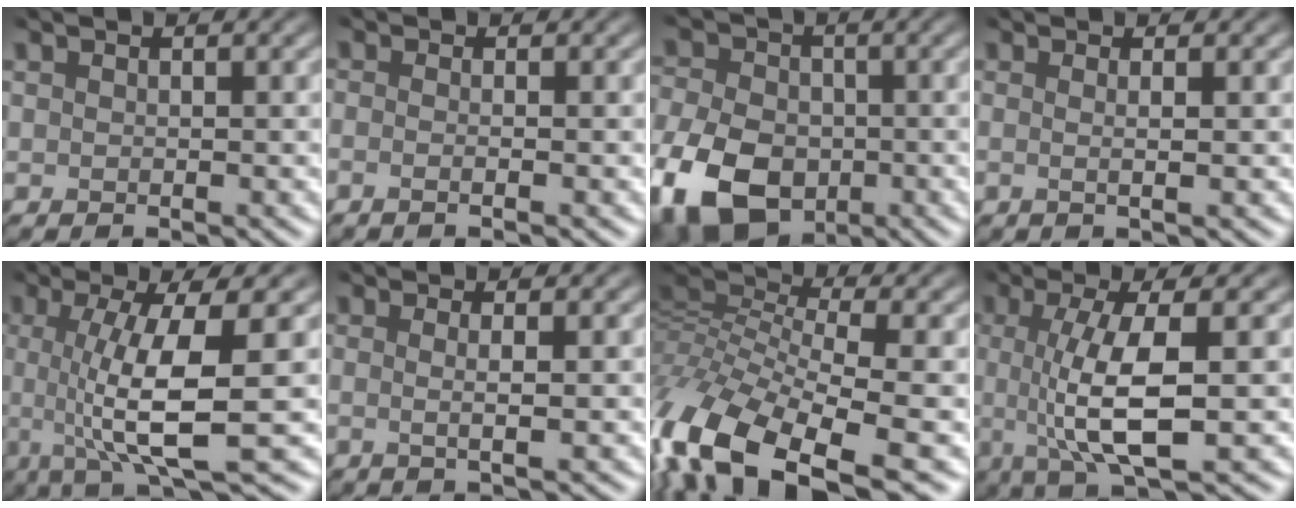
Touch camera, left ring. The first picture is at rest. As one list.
[{"total": 0.8, "force": [-0.6, 0.1, 0.5], "torque": [-0.007, -0.009, -0.022]}, {"total": 9.7, "force": [-4.8, 6.5, 5.5], "torque": [-0.132, -0.022, -0.099]}, {"total": 2.4, "force": [1.0, 0.9, 2.0], "torque": [-0.003, 0.010, -0.020]}, {"total": 8.0, "force": [-1.7, 1.7, 7.7], "torque": [-0.117, -0.005, -0.029]}, {"total": 3.0, "force": [1.0, 1.0, 2.6], "torque": [-0.022, 0.009, -0.018]}, {"total": 12.8, "force": [-7.2, 6.4, 8.4], "torque": [-0.200, -0.013, -0.145]}, {"total": 6.6, "force": [-1.5, 1.4, 6.3], "torque": [-0.107, -0.007, -0.025]}]